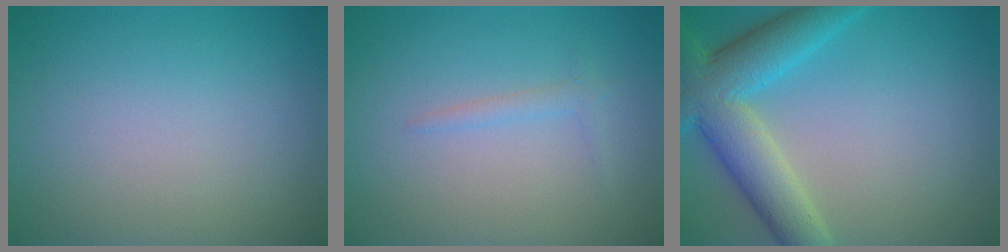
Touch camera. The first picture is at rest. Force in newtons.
{"total": 1.0, "press": 1.0, "slide": 0.1}
{"total": 7.5, "press": 7.5, "slide": 0.3}